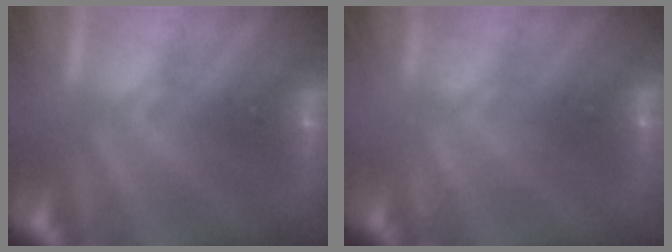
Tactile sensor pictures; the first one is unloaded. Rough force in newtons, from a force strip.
{"total": 2.2}